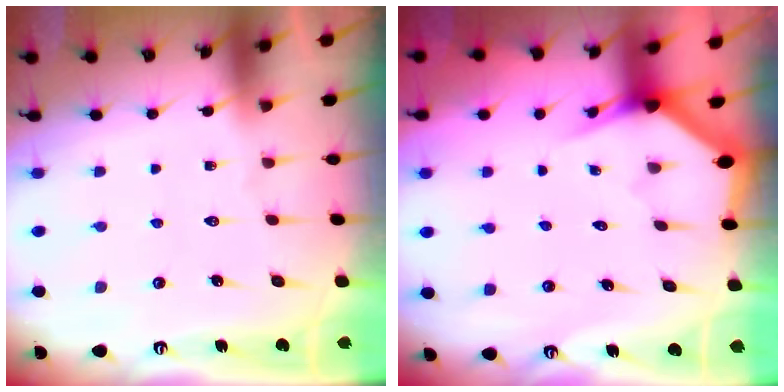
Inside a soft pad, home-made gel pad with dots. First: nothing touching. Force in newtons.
{"total": 2.7, "press": 2.7, "slide": 0.0}